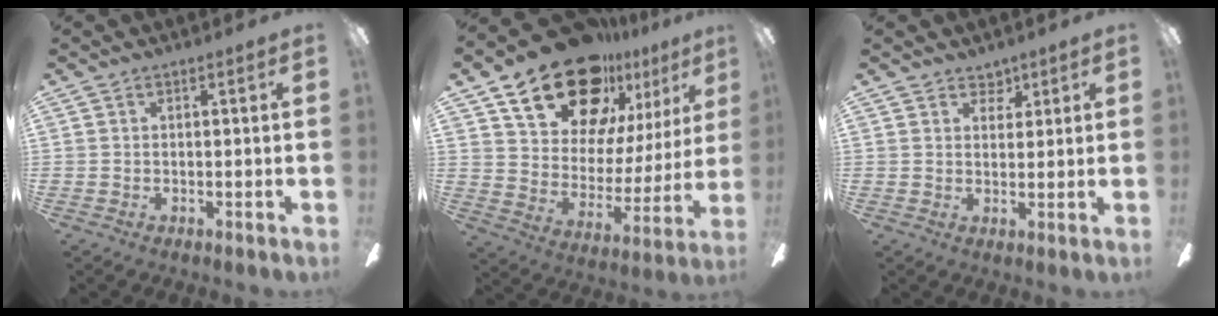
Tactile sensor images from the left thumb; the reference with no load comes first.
{"total": 24.0, "force": [16.4, 12.8, 12.1], "torque": [-0.202, -0.100, 0.301]}
{"total": 3.5, "force": [3.0, 1.8, 0.5], "torque": [0.006, -0.015, 0.052]}